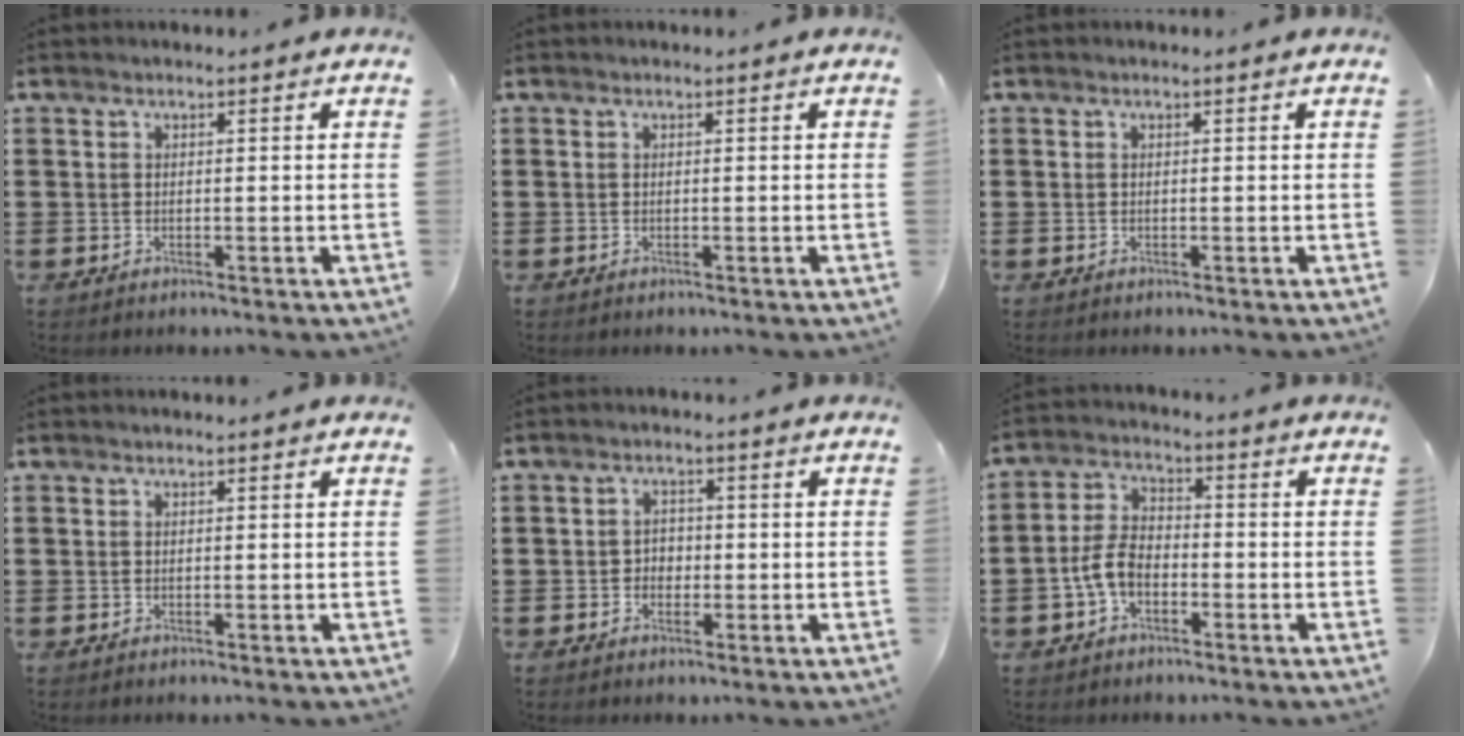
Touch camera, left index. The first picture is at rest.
{"total": 0.0}
{"total": 0.0}
{"total": 0.0}
{"total": 2.1, "force": [-0.7, 1.8, 0.8], "torque": [-0.021, 0.006, -0.017]}
{"total": 5.4, "force": [-2.2, 3.1, 3.9], "torque": [-0.104, 0.001, -0.050]}